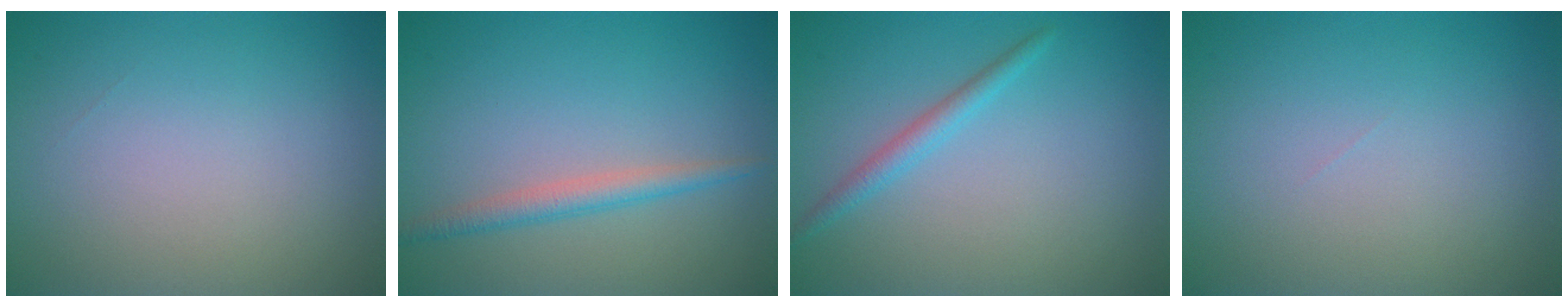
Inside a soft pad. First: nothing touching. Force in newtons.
{"total": 2.1, "press": 2.1, "slide": 0.0}
{"total": 1.7, "press": 1.7, "slide": 0.1}
{"total": 0.0}